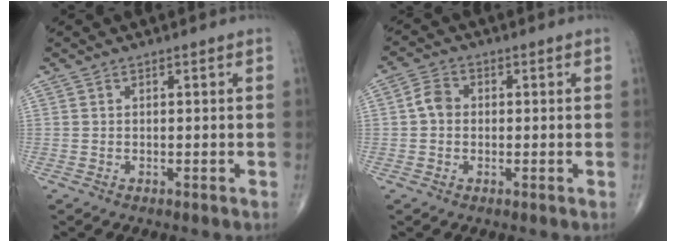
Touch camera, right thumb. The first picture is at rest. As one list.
[{"total": 3.5, "force": [0.0, 2.8, 2.1], "torque": [-0.035, 0.010, -0.007]}]